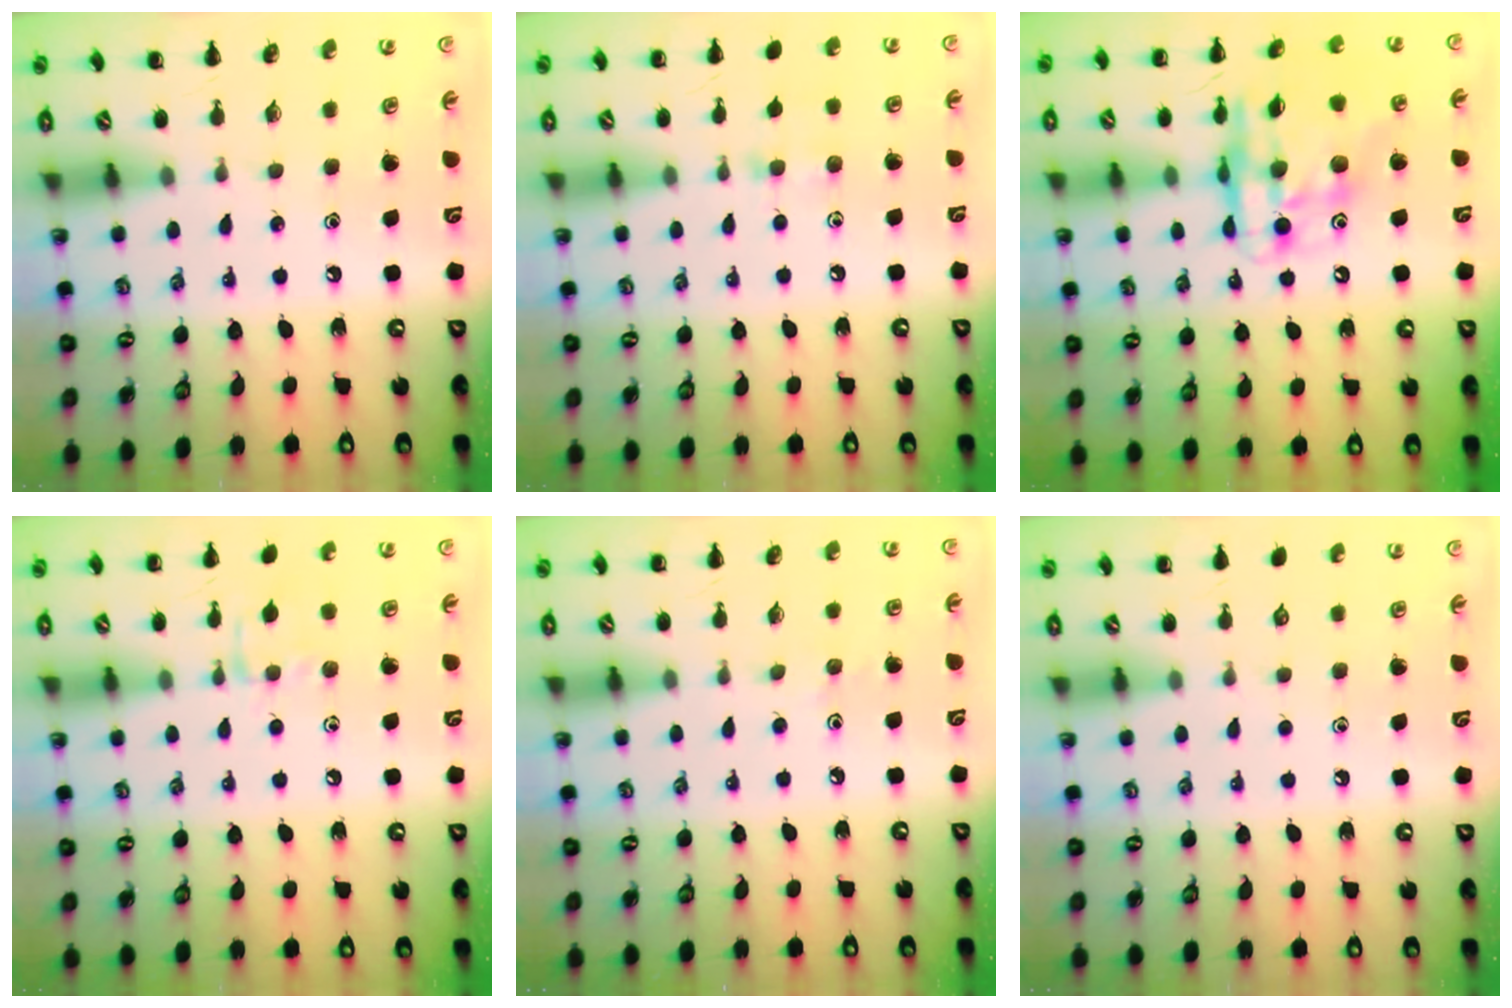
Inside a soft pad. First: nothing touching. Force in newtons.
{"total": 6.2, "press": 6.0, "slide": 1.6}
{"total": 16.5, "press": 16.0, "slide": 4.0}
{"total": 6.8, "press": 6.6, "slide": 1.3}
{"total": 2.4, "press": 2.2, "slide": 1.0}
{"total": 0.0}